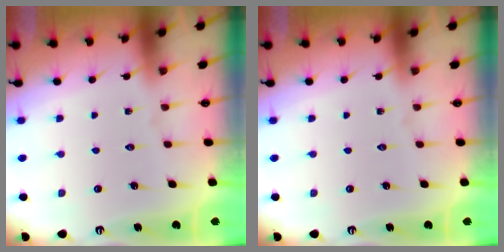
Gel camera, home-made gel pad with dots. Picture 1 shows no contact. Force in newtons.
{"total": 0.0}